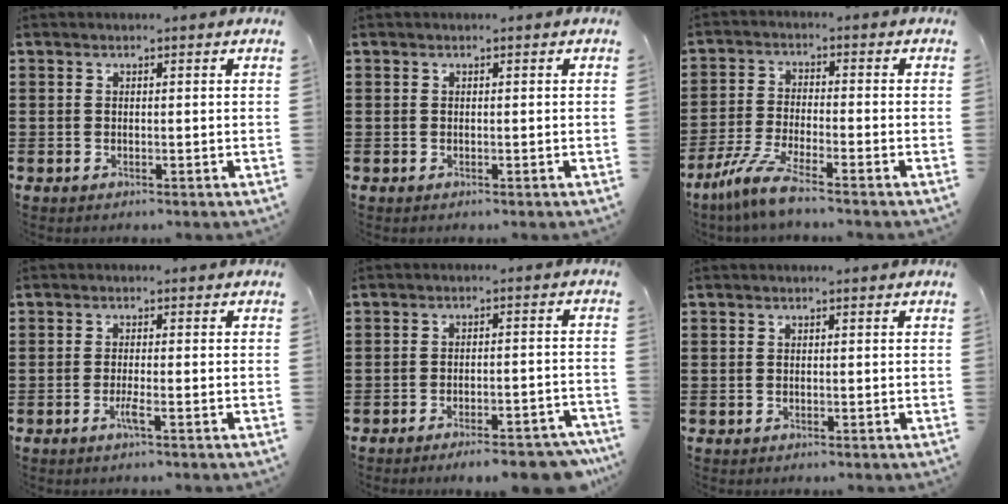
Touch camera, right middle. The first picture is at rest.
{"total": 0.0}
{"total": 6.0, "force": [-4.8, 0.1, 3.6], "torque": [-0.092, -0.018, -0.098]}
{"total": 1.9, "force": [-1.0, -0.1, 1.7], "torque": [-0.035, -0.005, -0.021]}
{"total": 5.5, "force": [-5.0, 0.2, 2.4], "torque": [-0.035, -0.006, -0.089]}
{"total": 0.0}